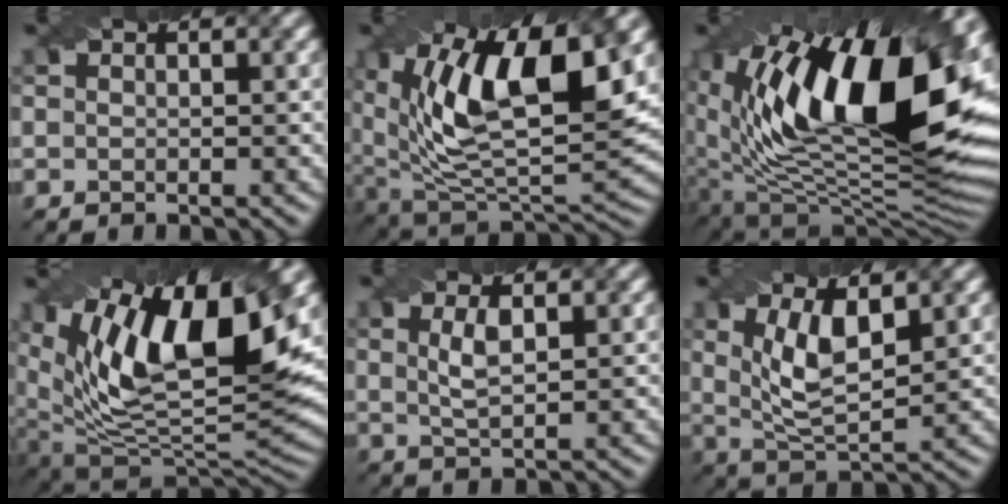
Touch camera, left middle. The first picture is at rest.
{"total": 14.6, "force": [5.3, 6.1, 12.2], "torque": [-0.218, 0.004, 0.088]}
{"total": 18.9, "force": [6.3, 9.4, 15.2], "torque": [-0.234, 0.005, 0.108]}
{"total": 14.9, "force": [6.7, 6.1, 11.8], "torque": [-0.224, 0.010, 0.114]}
{"total": 2.6, "force": [0.8, 0.8, 2.3], "torque": [-0.049, 0.000, 0.018]}
{"total": 5.7, "force": [1.6, 2.2, 5.0], "torque": [-0.104, -0.005, 0.035]}